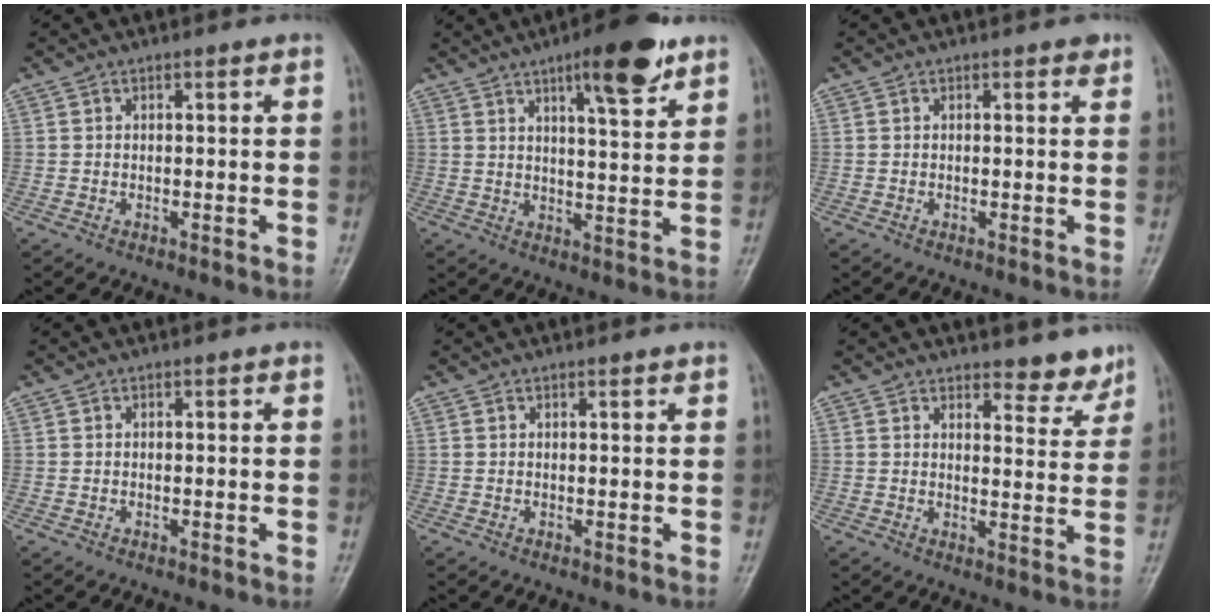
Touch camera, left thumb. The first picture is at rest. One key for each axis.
{"total": 11.1, "fx": 6.7, "fy": 2.6, "fz": 8.4, "tx": -0.106, "ty": -0.037, "tz": 0.097}
{"total": 1.0, "fx": 0.7, "fy": 0.5, "fz": 0.6, "tx": -0.002, "ty": -0.002, "tz": 0.005}
{"total": 0.0}
{"total": 0.6, "fx": 0.5, "fy": 0.0, "fz": 0.3, "tx": -0.006, "ty": -0.003, "tz": 0.009}
{"total": 5.6, "fx": 5.0, "fy": 2.2, "fz": 1.5, "tx": 0.007, "ty": -0.044, "tz": 0.062}